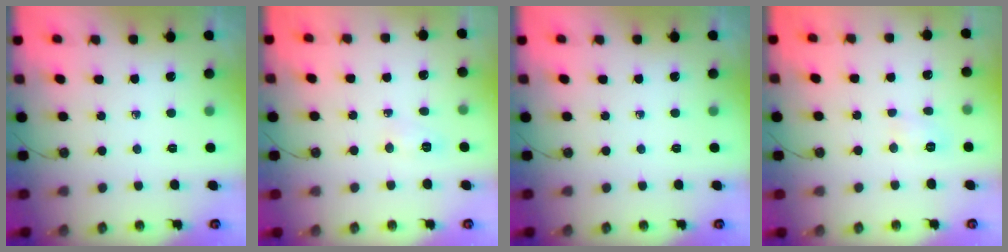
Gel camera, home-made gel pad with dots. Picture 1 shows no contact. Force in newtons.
{"total": 4.2, "press": 4.2, "slide": 0.6}
{"total": 0.0}
{"total": 4.8, "press": 4.8, "slide": 0.5}